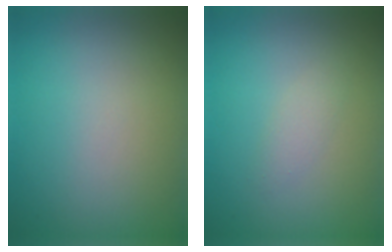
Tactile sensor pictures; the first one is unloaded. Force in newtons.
{"total": 1.1, "press": 1.1, "slide": 0.0}